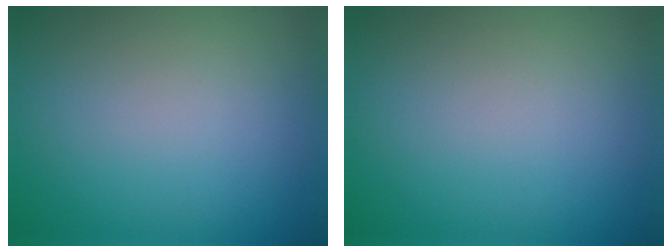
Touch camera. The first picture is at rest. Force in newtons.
{"total": 0.0}